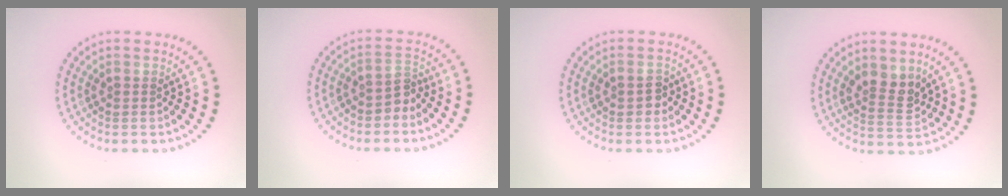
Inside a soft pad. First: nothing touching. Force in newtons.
{"total": 1.6, "press": 1.3, "slide": 1.0}
{"total": 1.4, "press": 1.4, "slide": 0.1}
{"total": 2.7, "press": 2.5, "slide": 1.1}